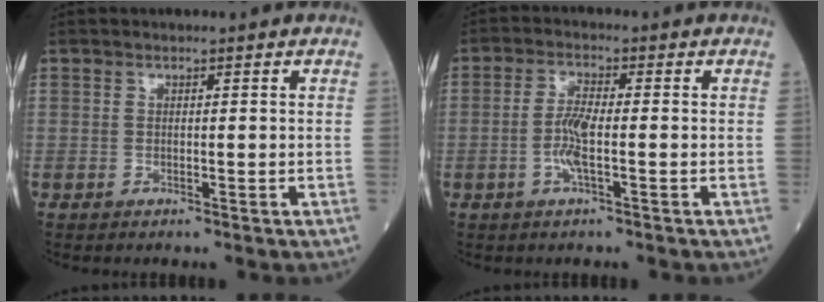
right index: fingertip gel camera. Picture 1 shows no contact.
{"total": 4.2, "force": [-1.0, 0.7, 4.0], "torque": [-0.089, 0.003, -0.019]}